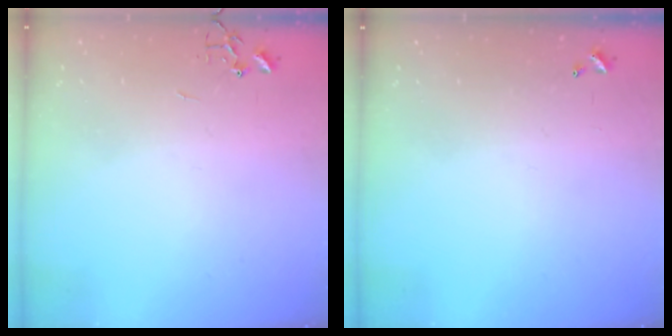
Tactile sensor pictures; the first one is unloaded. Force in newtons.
{"total": 0.0}